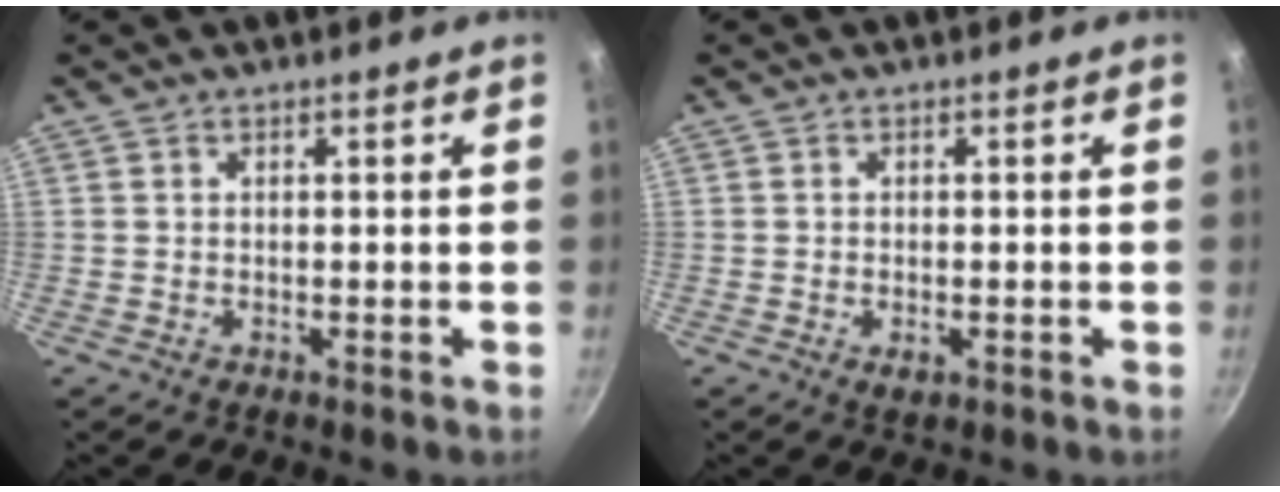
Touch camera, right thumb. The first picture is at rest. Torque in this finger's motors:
{"motor_torque": [-0.17, -0.05, -0.39, 0.03, -0.04]}